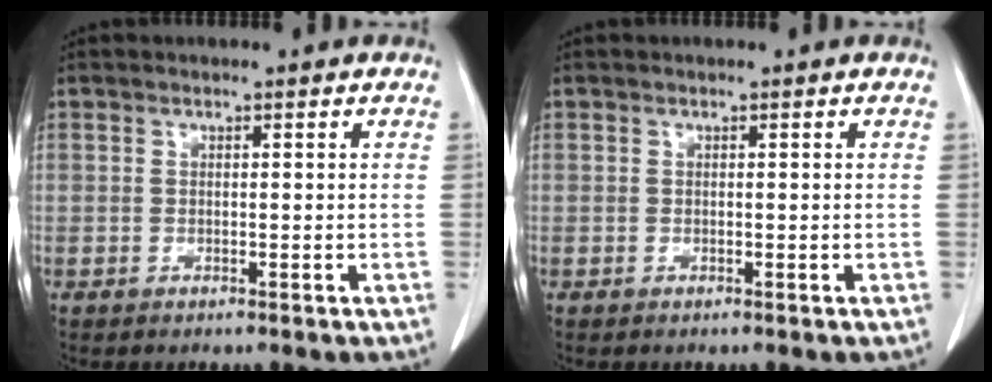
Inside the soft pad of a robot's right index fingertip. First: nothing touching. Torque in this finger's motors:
{"motor_torque": [0.00, 0.00, 0.00, 0.00]}